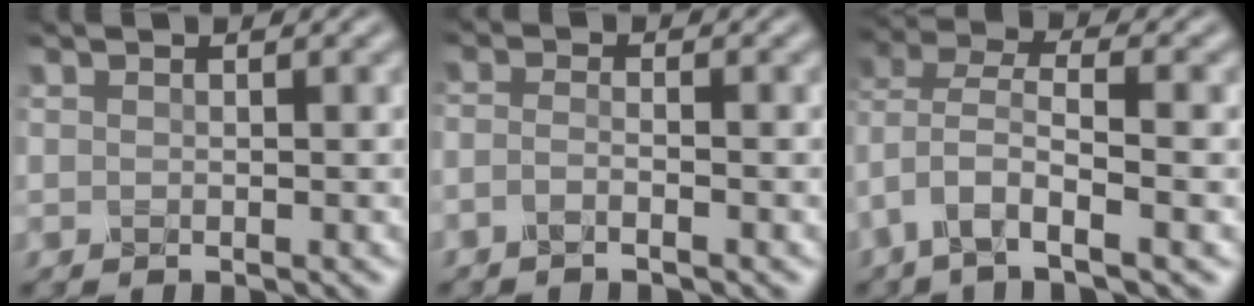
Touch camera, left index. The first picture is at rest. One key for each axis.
{"total": 1.6, "fx": -1.1, "fy": 0.4, "fz": 1.1, "tx": -0.021, "ty": -0.004, "tz": -0.029}
{"total": 5.9, "fx": -2.5, "fy": 2.3, "fz": 4.8, "tx": -0.096, "ty": 0.003, "tz": -0.057}